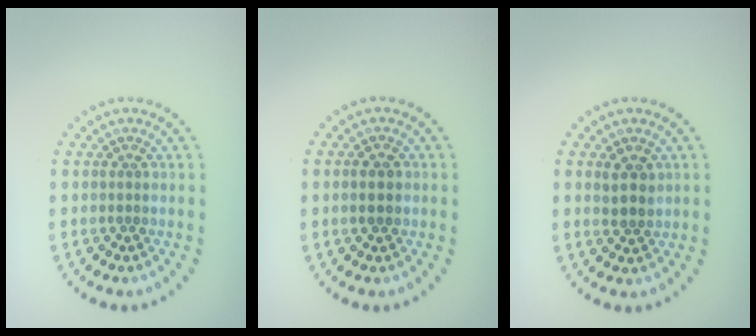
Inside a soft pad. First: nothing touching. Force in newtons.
{"total": 2.1, "press": 2.1, "slide": 0.2}
{"total": 2.1, "press": 1.9, "slide": 0.8}